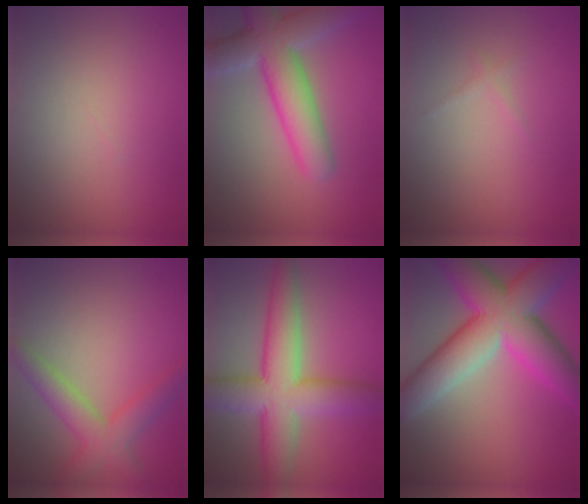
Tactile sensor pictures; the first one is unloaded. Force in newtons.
{"total": 7.6, "press": 7.5, "slide": 0.7}
{"total": 0.6, "press": 0.6, "slide": 0.0}
{"total": 4.1, "press": 4.1, "slide": 0.2}
{"total": 8.4, "press": 8.4, "slide": 0.4}
{"total": 11.7, "press": 11.6, "slide": 0.7}